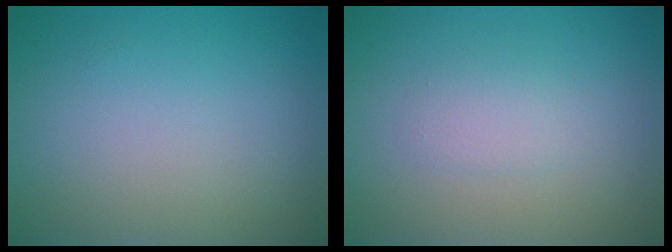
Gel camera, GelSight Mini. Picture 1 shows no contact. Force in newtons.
{"total": 1.5, "press": 1.5, "slide": 0.1}